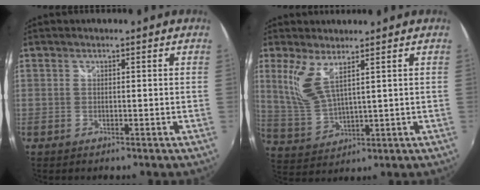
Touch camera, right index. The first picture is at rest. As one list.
[{"total": 7.2, "force": [4.0, 2.1, 5.6], "torque": [-0.125, -0.008, 0.093]}]